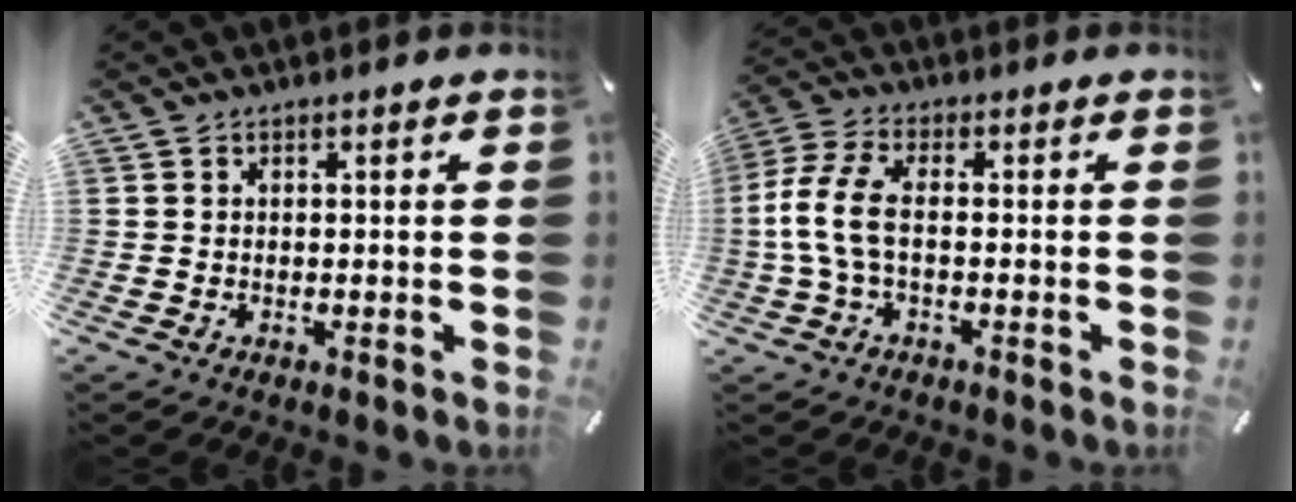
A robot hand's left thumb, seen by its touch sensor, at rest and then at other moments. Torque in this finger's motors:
{"motor_torque": [0.17, 1.29, 0.68, -0.21, 0.31]}